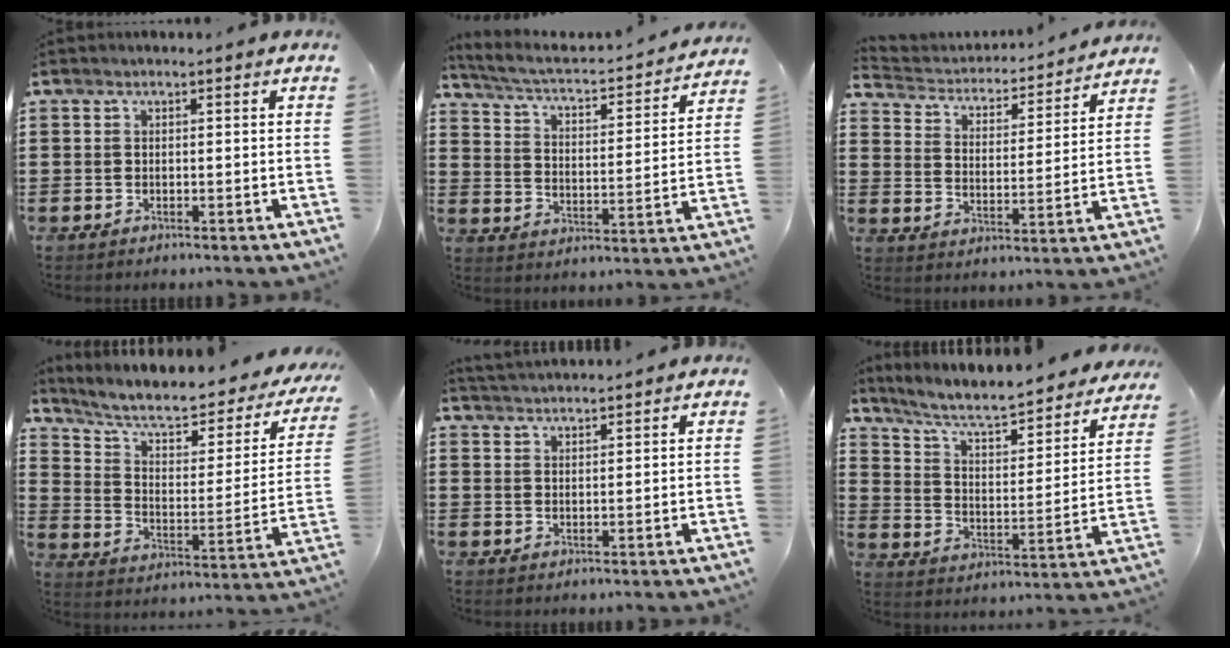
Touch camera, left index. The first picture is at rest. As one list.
[{"total": 2.9, "force": [2.6, 0.3, 1.2], "torque": [-0.043, -0.030, 0.033]}, {"total": 2.8, "force": [2.7, 0.6, -0.1], "torque": [-0.020, -0.028, 0.037]}, {"total": 7.8, "force": [5.9, 2.2, 4.6], "torque": [-0.107, -0.039, 0.097]}, {"total": 2.6, "force": [2.5, -0.3, -0.1], "torque": [-0.004, -0.006, 0.048]}, {"total": 6.1, "force": [5.2, 1.0, 3.1], "torque": [-0.083, -0.042, 0.082]}]